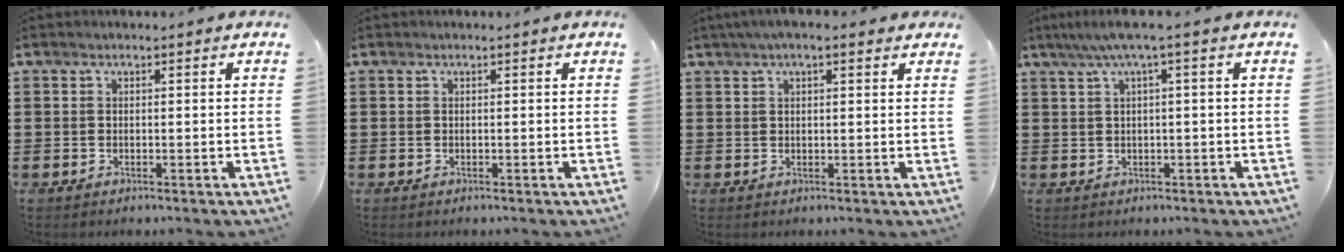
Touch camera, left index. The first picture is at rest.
{"total": 0.0}
{"total": 2.8, "force": [1.8, 0.5, 2.0], "torque": [-0.042, 0.007, 0.032]}
{"total": 2.8, "force": [0.0, 0.2, 2.8], "torque": [-0.050, 0.000, -0.003]}